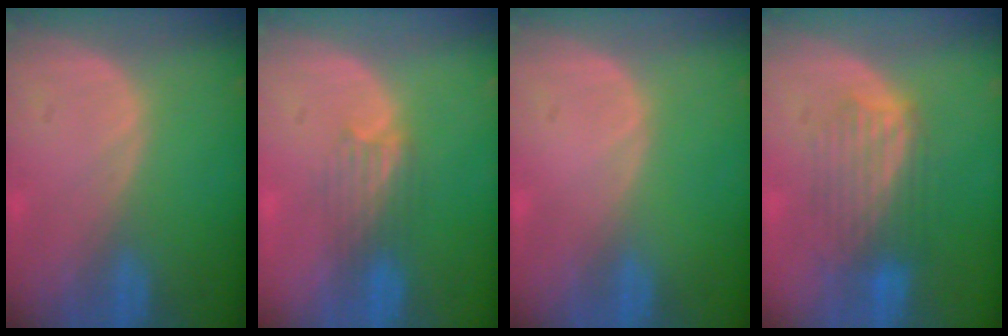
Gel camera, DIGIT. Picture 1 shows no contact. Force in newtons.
{"total": 3.3, "press": 3.2, "slide": 0.6}
{"total": 0.0}
{"total": 6.3, "press": 6.3, "slide": 0.6}